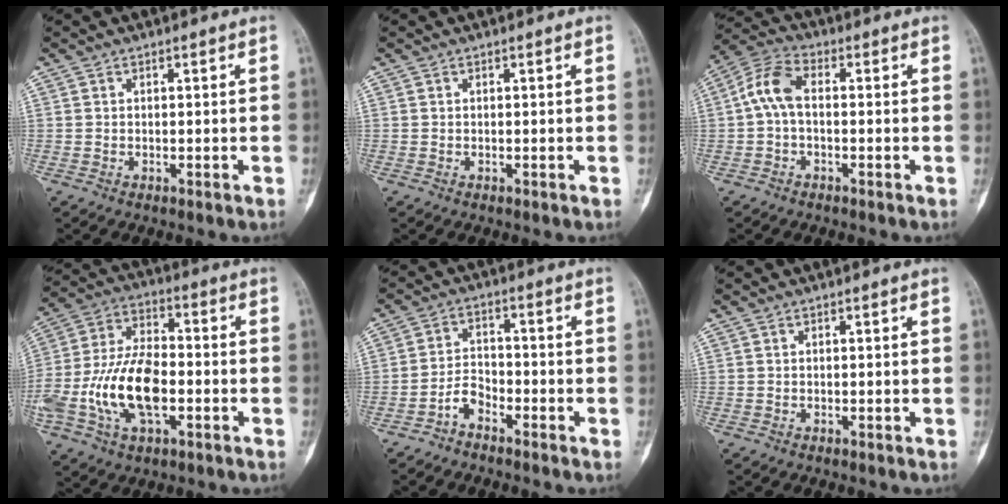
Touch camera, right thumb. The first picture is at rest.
{"total": 0.0}
{"total": 6.9, "force": [-0.2, 3.8, 5.7], "torque": [-0.118, 0.024, -0.015]}
{"total": 17.5, "force": [-4.3, 9.3, 14.2], "torque": [-0.289, 0.028, -0.078]}
{"total": 3.6, "force": [-2.8, 1.8, 1.4], "torque": [-0.020, 0.027, -0.060]}
{"total": 0.0}